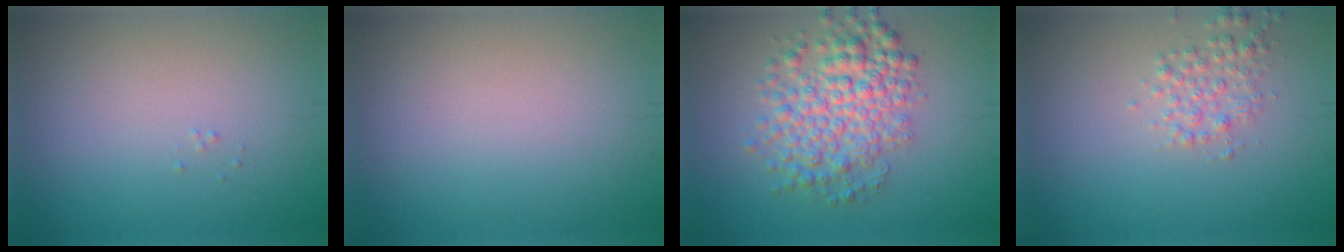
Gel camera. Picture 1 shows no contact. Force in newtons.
{"total": 0.0}
{"total": 5.9, "press": 5.9, "slide": 0.1}
{"total": 2.0, "press": 2.0, "slide": 0.1}